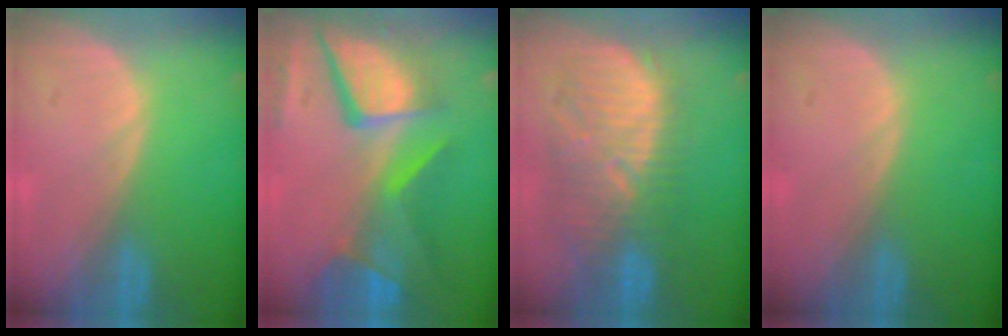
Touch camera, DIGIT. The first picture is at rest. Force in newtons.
{"total": 12.4, "press": 10.2, "slide": 7.0}
{"total": 11.0, "press": 10.6, "slide": 2.7}
{"total": 0.0}